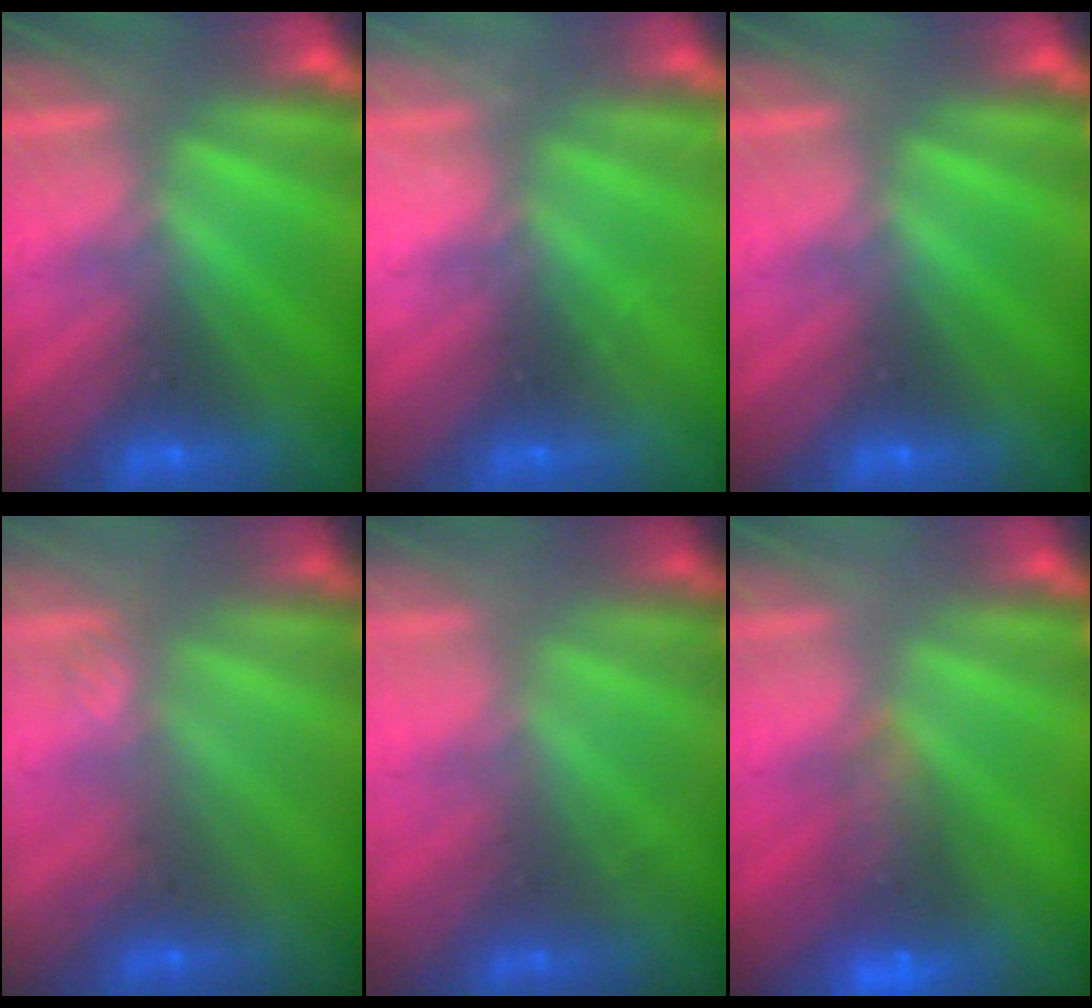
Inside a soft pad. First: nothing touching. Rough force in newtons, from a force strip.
{"total": 2.3}
{"total": 0.0}
{"total": 2.7}
{"total": 1.7}
{"total": 7.5}